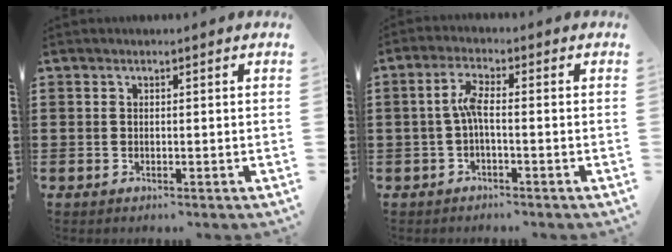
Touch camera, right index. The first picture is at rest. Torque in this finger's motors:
{"motor_torque": [0.90, -0.50, 0.16, 0.13]}